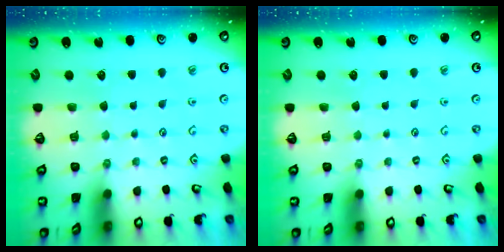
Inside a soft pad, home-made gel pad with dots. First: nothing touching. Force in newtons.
{"total": 0.0}